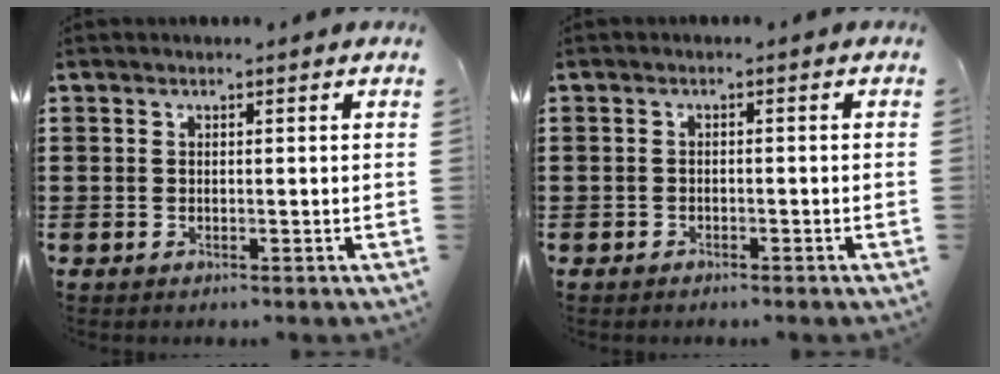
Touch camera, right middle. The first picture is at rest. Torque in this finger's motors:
{"motor_torque": [0.54, 0.60, -0.04, -0.01]}